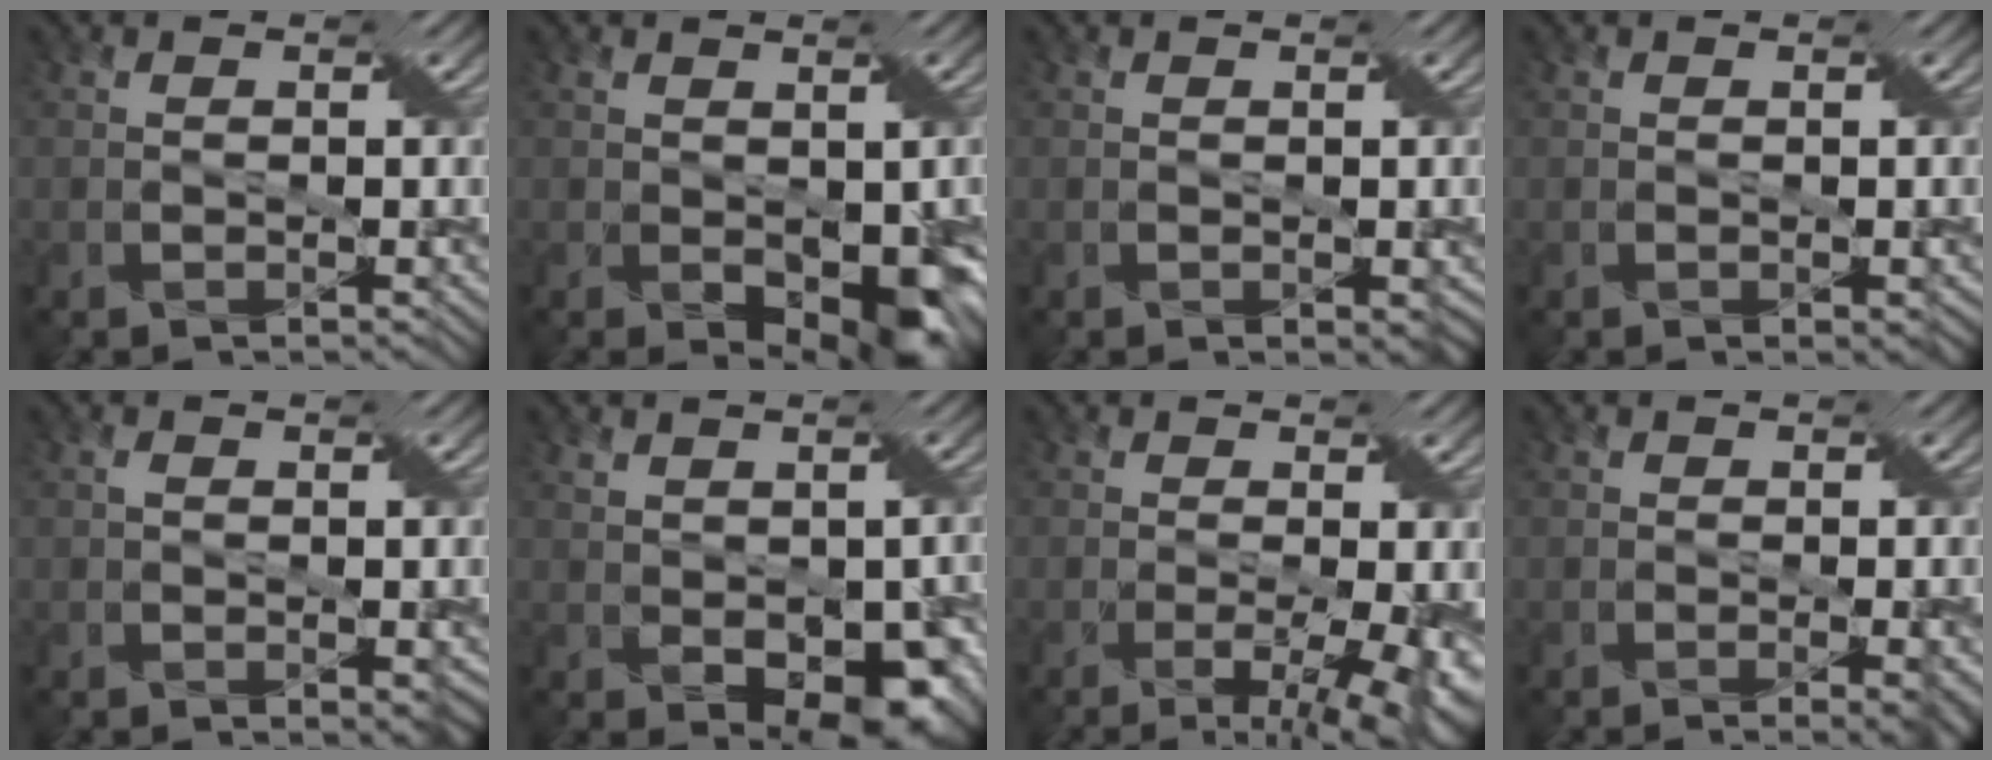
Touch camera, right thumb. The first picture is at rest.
{"total": 7.9, "force": [-1.9, 4.8, 6.1], "torque": [-0.100, -0.043, -0.008]}
{"total": 1.7, "force": [-0.1, 1.0, 1.4], "torque": [-0.012, -0.005, 0.005]}
{"total": 0.8, "force": [0.0, 0.4, 0.7], "torque": [-0.007, -0.002, 0.005]}
{"total": 2.8, "force": [0.2, 1.7, 2.1], "torque": [-0.026, -0.004, 0.006]}
{"total": 8.1, "force": [-1.1, 5.1, 6.2], "torque": [-0.099, -0.027, 0.000]}
{"total": 7.5, "force": [-2.0, 2.3, 6.9], "torque": [-0.083, -0.020, -0.009]}
{"total": 3.2, "force": [-1.3, 0.7, 2.9], "torque": [-0.032, -0.008, -0.015]}